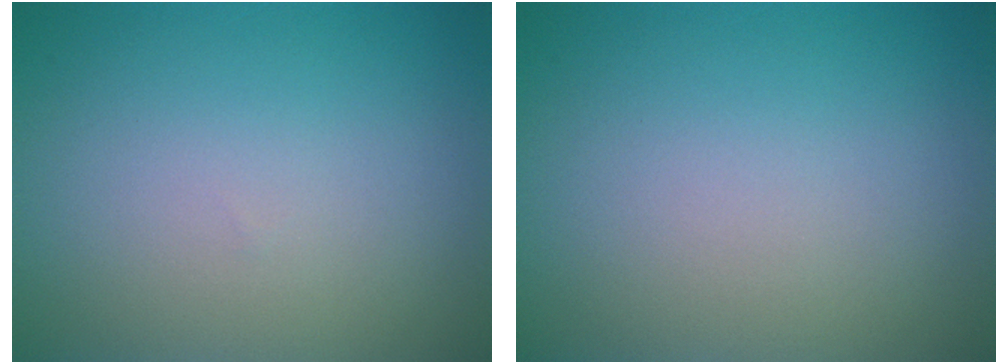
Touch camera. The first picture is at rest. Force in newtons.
{"total": 0.0}